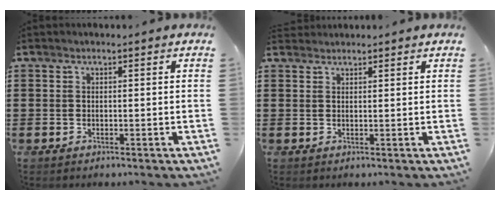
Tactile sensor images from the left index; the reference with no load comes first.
{"total": 1.3, "force": [1.3, 0.2, 0.0], "torque": [-0.003, 0.002, 0.025]}